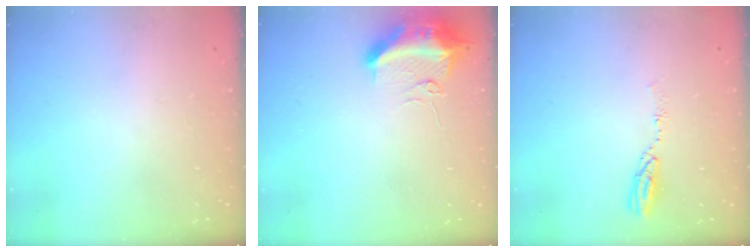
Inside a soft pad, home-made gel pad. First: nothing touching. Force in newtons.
{"total": 10.8, "press": 10.6, "slide": 1.9}
{"total": 4.6, "press": 4.6, "slide": 0.4}